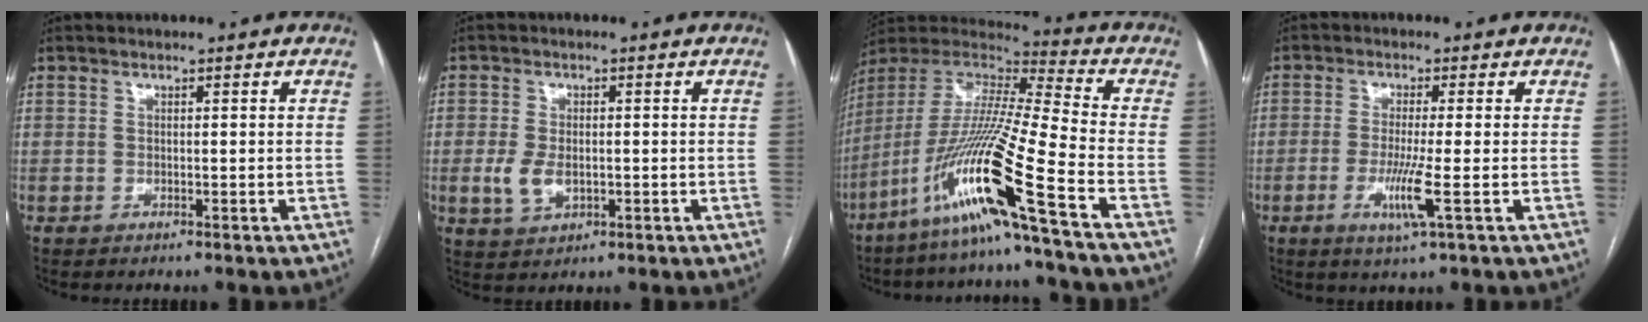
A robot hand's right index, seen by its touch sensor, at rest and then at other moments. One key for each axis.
{"total": 4.6, "fx": -0.7, "fy": 2.7, "fz": 3.6, "tx": -0.079, "ty": -0.002, "tz": -0.007}
{"total": 20.7, "fx": -10.7, "fy": -1.8, "fz": 17.6, "tx": -0.387, "ty": -0.035, "tz": -0.211}
{"total": 5.4, "fx": -1.7, "fy": -0.6, "fz": 5.1, "tx": -0.107, "ty": -0.017, "tz": -0.034}